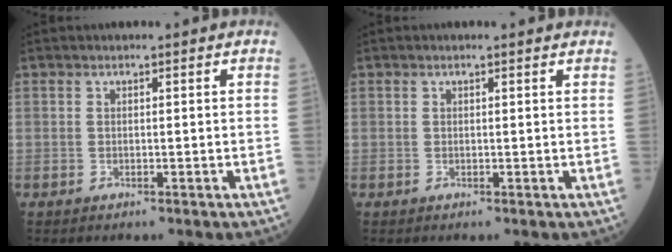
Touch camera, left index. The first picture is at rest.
{"total": 1.3, "force": [1.2, 0.1, 0.3], "torque": [-0.009, -0.001, 0.005]}